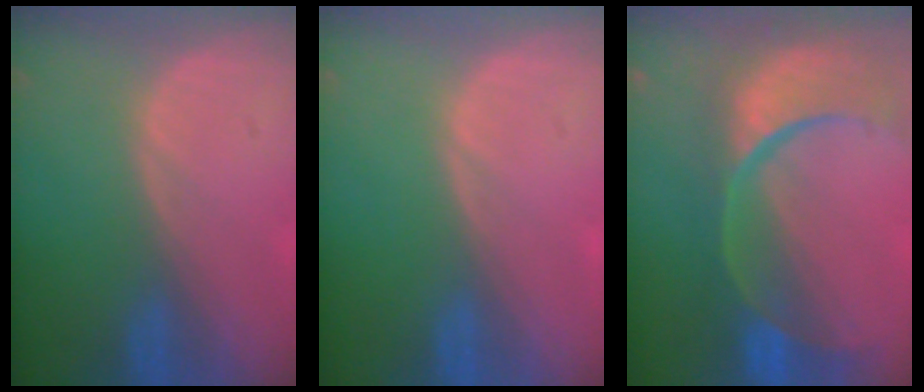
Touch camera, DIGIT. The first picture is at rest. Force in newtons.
{"total": 0.0}
{"total": 13.5, "press": 10.8, "slide": 8.0}